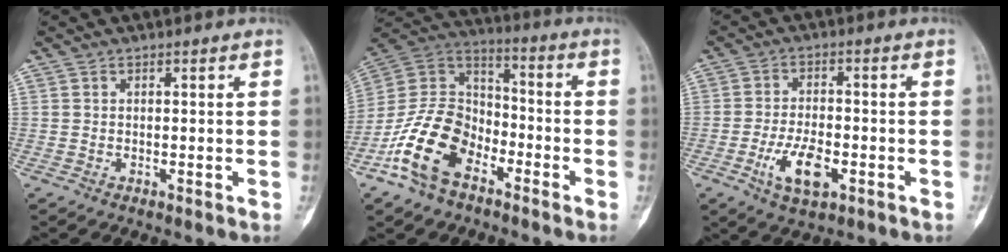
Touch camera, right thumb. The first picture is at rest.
{"total": 16.1, "force": [-8.2, 10.1, 9.4], "torque": [-0.173, 0.066, -0.164]}
{"total": 8.2, "force": [-3.0, 3.9, 6.6], "torque": [-0.119, 0.008, -0.051]}